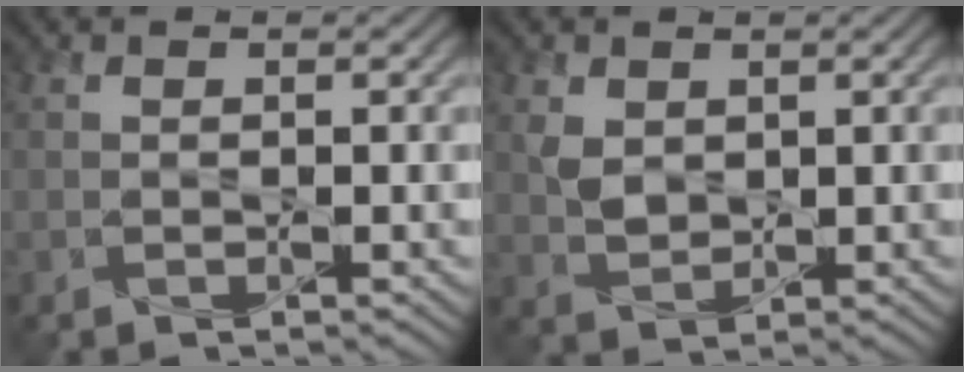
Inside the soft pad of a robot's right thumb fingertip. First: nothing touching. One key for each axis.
{"total": 2.6, "fx": 0.9, "fy": 2.0, "fz": 1.5, "tx": -0.041, "ty": -0.003, "tz": 0.021}